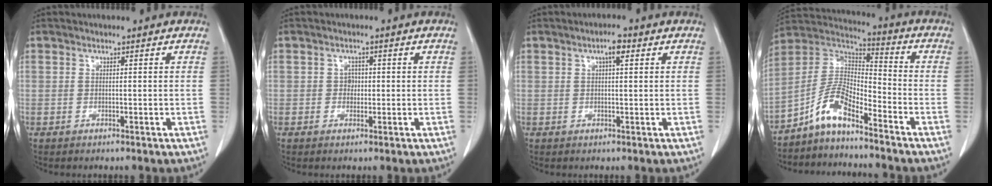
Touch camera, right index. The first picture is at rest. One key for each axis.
{"total": 1.6, "fx": 0.0, "fy": 1.3, "fz": 0.8, "tx": -0.009, "ty": 0.005, "tz": -0.001}
{"total": 2.6, "fx": 1.1, "fy": 0.5, "fz": 2.2, "tx": -0.040, "ty": 0.006, "tz": 0.016}
{"total": 8.7, "fx": -6.2, "fy": 2.3, "fz": 5.6, "tx": -0.123, "ty": 0.026, "tz": -0.123}